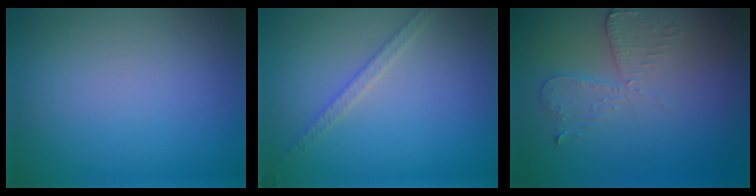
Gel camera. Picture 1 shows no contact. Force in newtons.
{"total": 1.9, "press": 1.9, "slide": 0.4}
{"total": 3.0, "press": 2.6, "slide": 1.5}